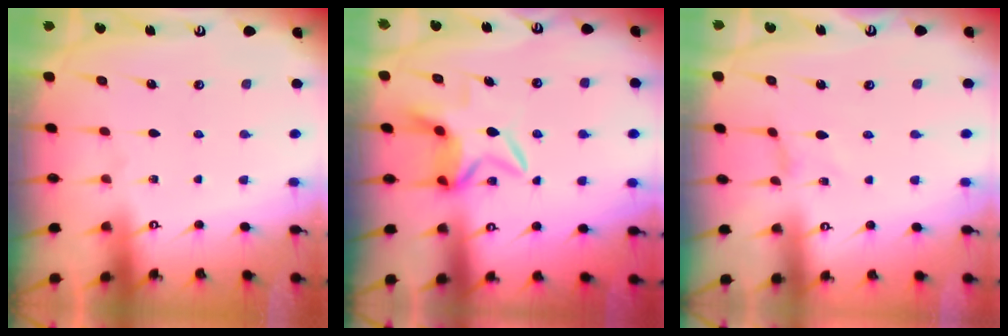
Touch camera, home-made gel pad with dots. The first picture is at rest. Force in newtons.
{"total": 6.5, "press": 6.3, "slide": 1.7}
{"total": 0.7, "press": 0.7, "slide": 0.2}